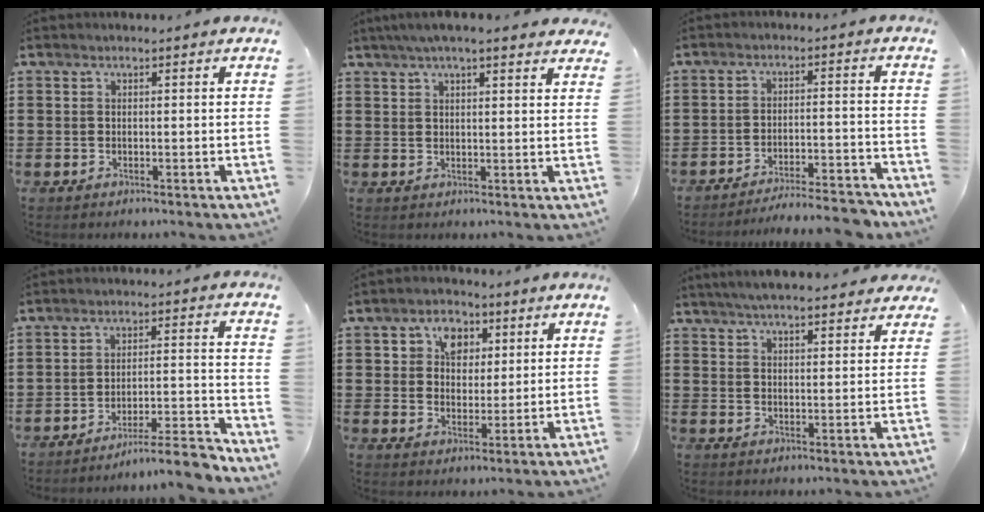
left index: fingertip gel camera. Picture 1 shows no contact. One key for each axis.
{"total": 4.6, "fx": 3.7, "fy": 0.3, "fz": 2.6, "tx": -0.060, "ty": 0.002, "tz": 0.067}
{"total": 5.7, "fx": -5.4, "fy": 0.1, "fz": 1.8, "tx": -0.024, "ty": -0.004, "tz": -0.101}
{"total": 6.7, "fx": -6.2, "fy": -0.1, "fz": 2.5, "tx": -0.033, "ty": 0.001, "tz": -0.116}
{"total": 5.6, "fx": 2.6, "fy": 4.2, "fz": 2.7, "tx": -0.055, "ty": 0.011, "tz": 0.041}
{"total": 5.0, "fx": 4.8, "fy": 0.2, "fz": 1.5, "tx": -0.043, "ty": -0.013, "tz": 0.087}